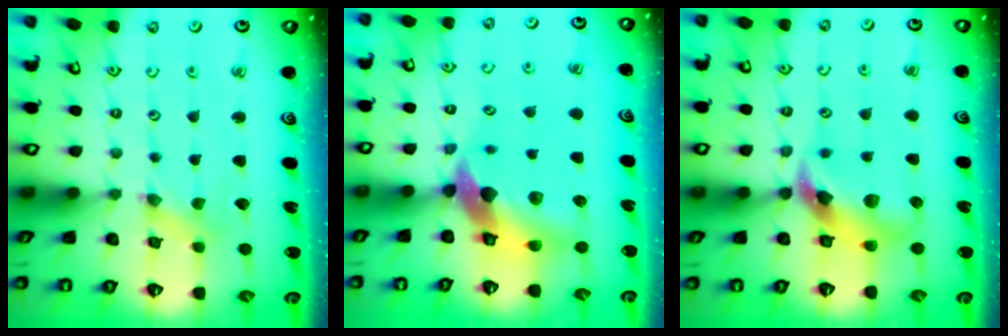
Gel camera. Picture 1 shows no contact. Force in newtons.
{"total": 13.7, "press": 13.6, "slide": 1.9}
{"total": 11.2, "press": 11.1, "slide": 1.7}